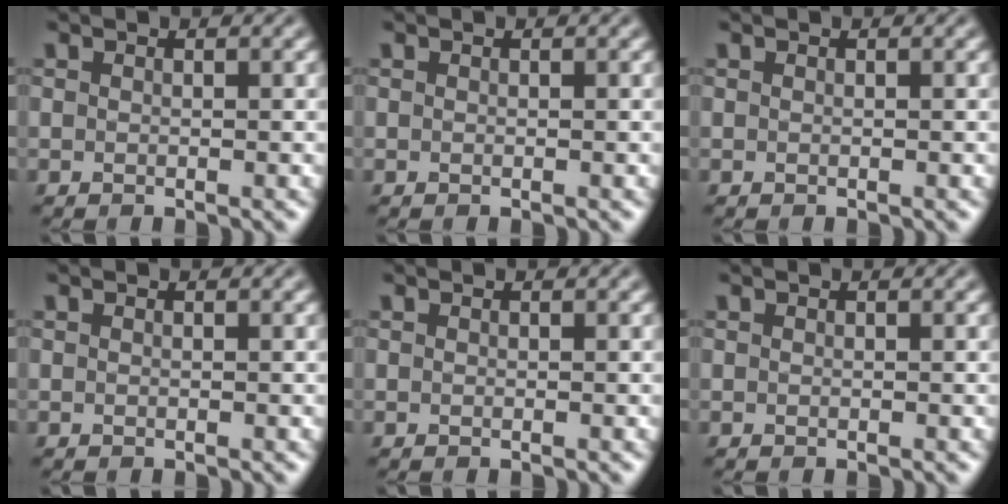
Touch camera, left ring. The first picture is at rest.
{"total": 0.0}
{"total": 0.0}
{"total": 0.0}
{"total": 0.0}
{"total": 0.0}